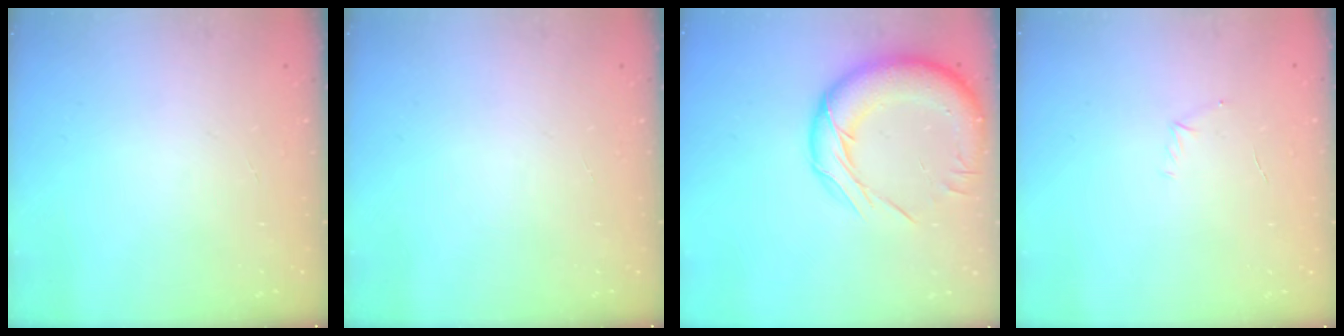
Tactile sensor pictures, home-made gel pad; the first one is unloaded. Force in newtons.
{"total": 0.0}
{"total": 18.5, "press": 18.2, "slide": 3.6}
{"total": 4.7, "press": 4.5, "slide": 1.3}